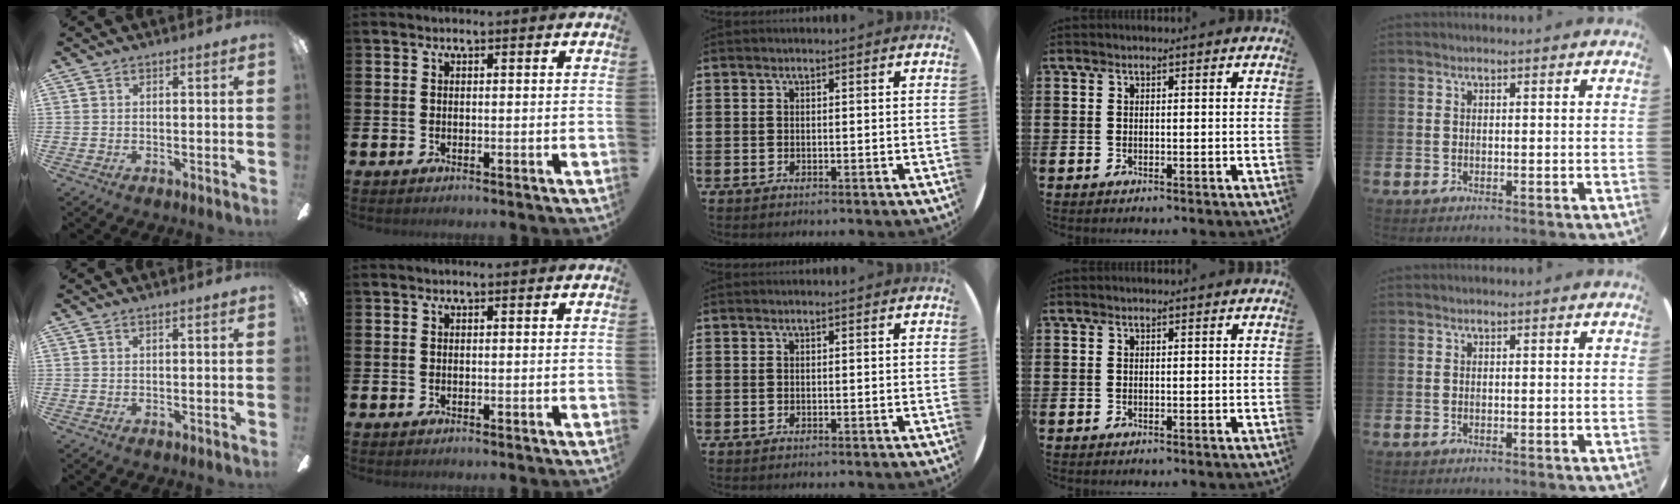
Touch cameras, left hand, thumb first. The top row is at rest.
{}